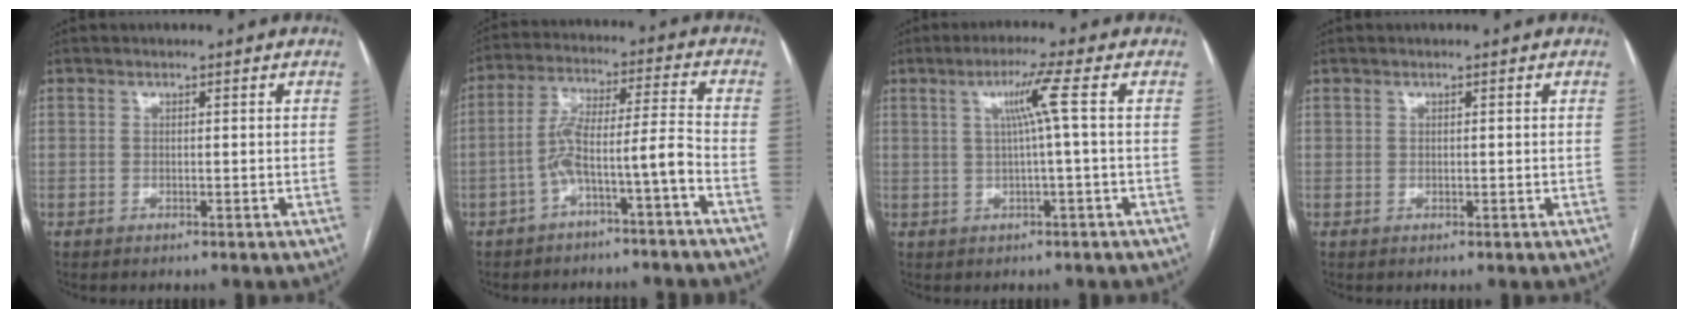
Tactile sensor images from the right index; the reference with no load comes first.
{"total": 7.9, "force": [-3.8, -0.1, 6.9], "torque": [-0.122, 0.037, -0.063]}
{"total": 5.0, "force": [1.0, -1.4, 4.7], "torque": [-0.088, 0.008, 0.020]}
{"total": 0.5, "force": [0.3, 0.4, 0.2], "torque": [0.001, -0.002, 0.005]}